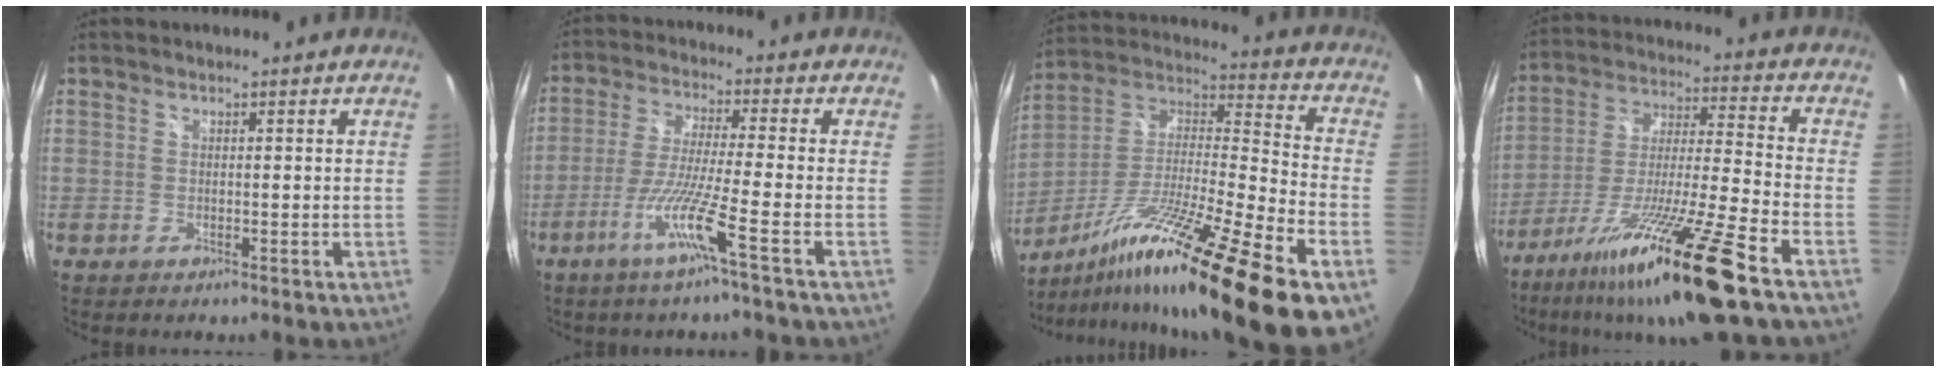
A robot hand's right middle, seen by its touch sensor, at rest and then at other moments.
{"total": 9.0, "force": [-4.5, -1.6, 7.6], "torque": [-0.164, -0.010, -0.089]}
{"total": 29.1, "force": [-15.1, 2.0, 24.9], "torque": [-0.378, -0.054, -0.256]}
{"total": 19.6, "force": [-13.1, -0.9, 14.6], "torque": [-0.279, -0.031, -0.230]}